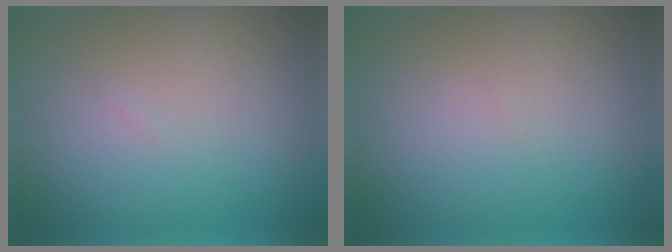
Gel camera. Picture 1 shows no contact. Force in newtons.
{"total": 0.0}